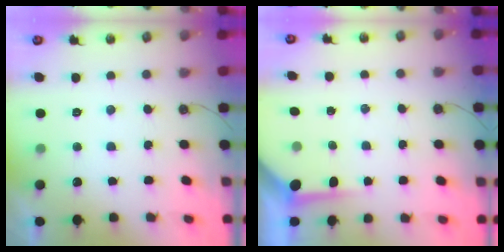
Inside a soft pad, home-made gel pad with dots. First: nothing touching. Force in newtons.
{"total": 4.0, "press": 4.0, "slide": 0.4}